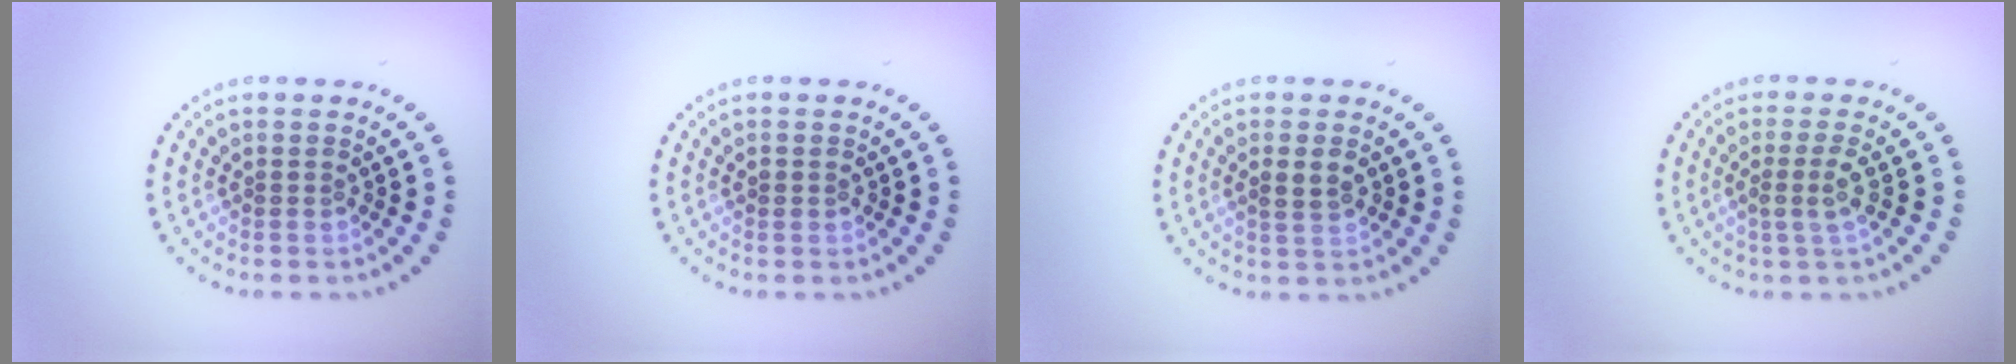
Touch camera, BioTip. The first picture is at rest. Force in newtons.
{"total": 0.8, "press": 0.8, "slide": 0.0}
{"total": 1.9, "press": 1.8, "slide": 0.3}
{"total": 2.0, "press": 1.6, "slide": 1.2}